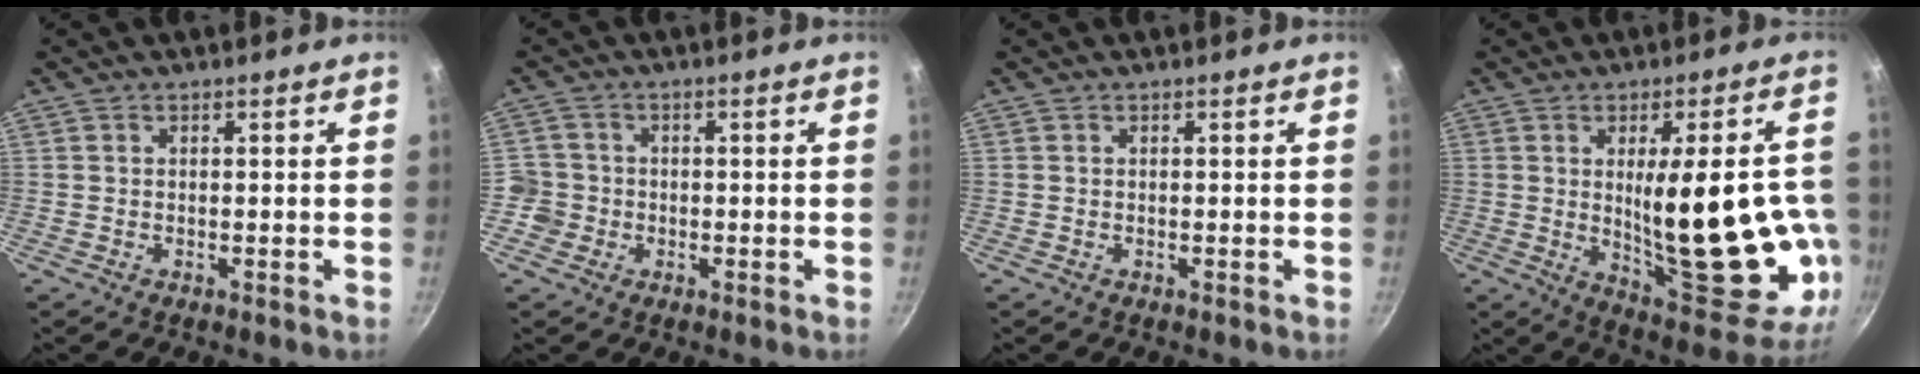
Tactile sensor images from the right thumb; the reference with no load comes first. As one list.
[{"total": 4.7, "force": [-1.6, 4.3, 0.9], "torque": [0.004, 0.021, -0.034]}, {"total": 0.0}, {"total": 24.8, "force": [-1.7, 9.0, 23.0], "torque": [-0.292, -0.023, 0.000]}]